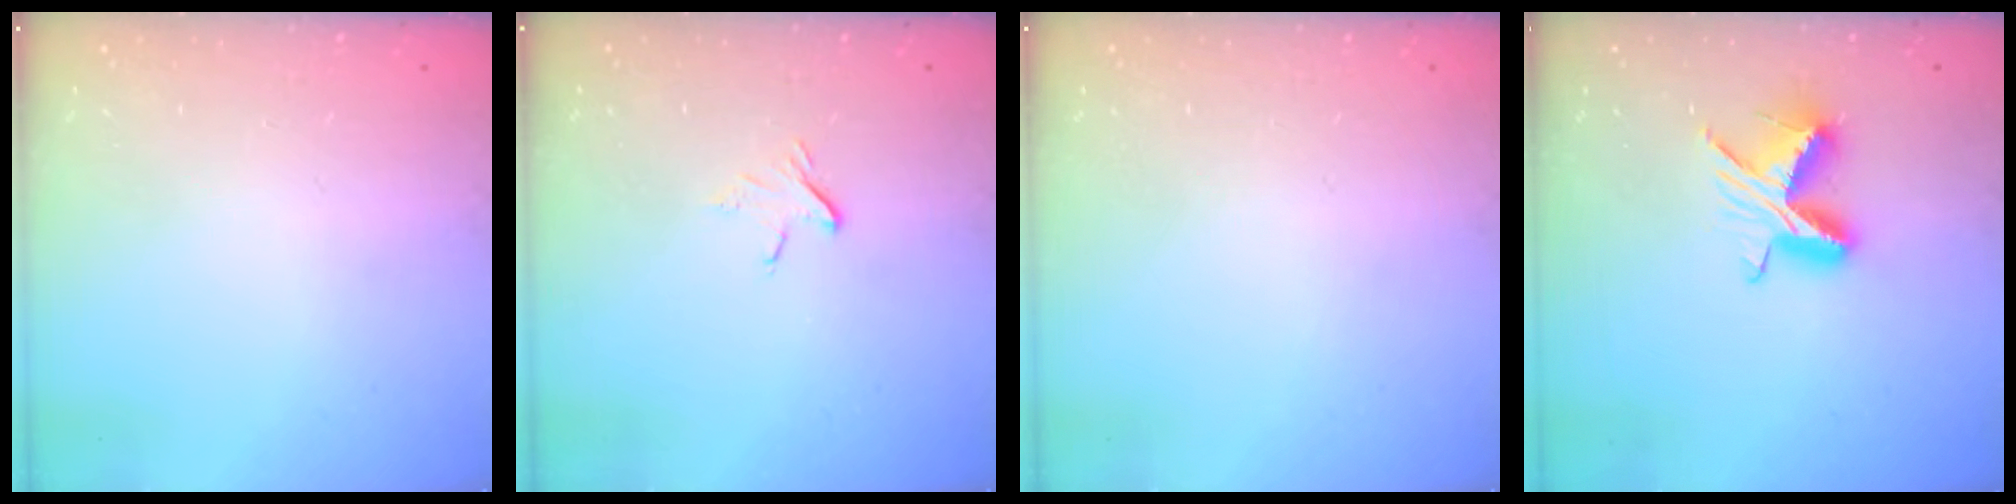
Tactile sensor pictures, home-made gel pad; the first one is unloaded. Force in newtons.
{"total": 3.4, "press": 3.4, "slide": 0.3}
{"total": 0.0}
{"total": 10.5, "press": 10.5, "slide": 0.1}